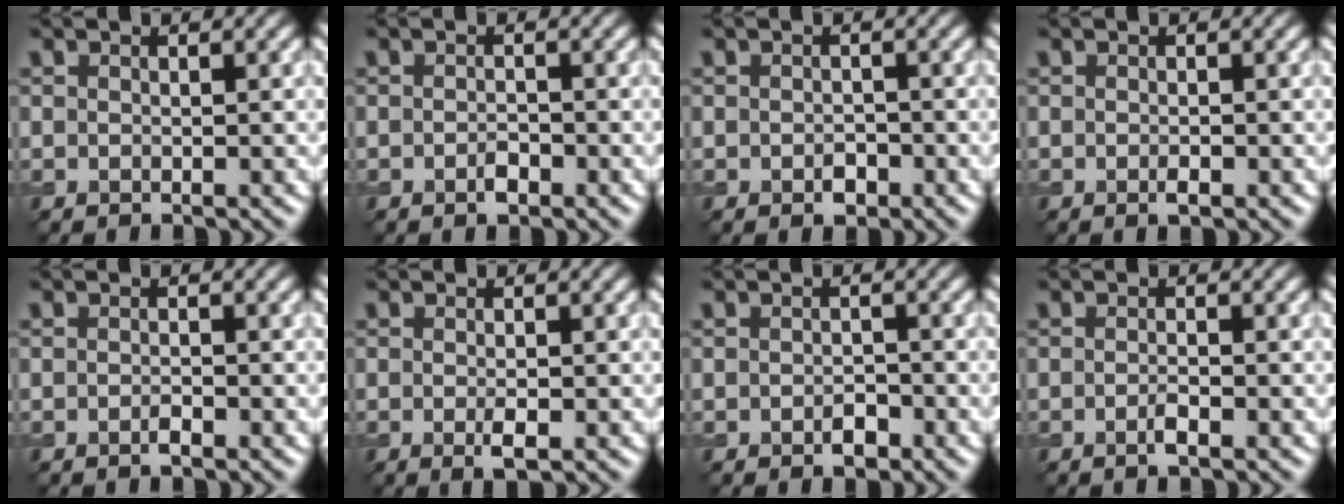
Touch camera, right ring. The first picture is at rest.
{"total": 1.1, "force": [-0.6, 0.5, 0.8], "torque": [-0.016, -0.001, -0.011]}
{"total": 1.2, "force": [-0.5, 0.8, 0.7], "torque": [-0.012, -0.002, -0.009]}
{"total": 0.8, "force": [-0.3, 0.2, 0.7], "torque": [-0.013, -0.002, -0.005]}
{"total": 0.8, "force": [-0.5, 0.1, 0.6], "torque": [-0.012, 0.000, -0.009]}
{"total": 1.5, "force": [-0.4, 0.3, 1.4], "torque": [-0.026, -0.005, -0.007]}
{"total": 1.3, "force": [-0.7, 0.7, 0.9], "torque": [-0.015, -0.001, -0.012]}
{"total": 1.2, "force": [-0.5, 0.2, 1.0], "torque": [-0.019, -0.001, -0.012]}